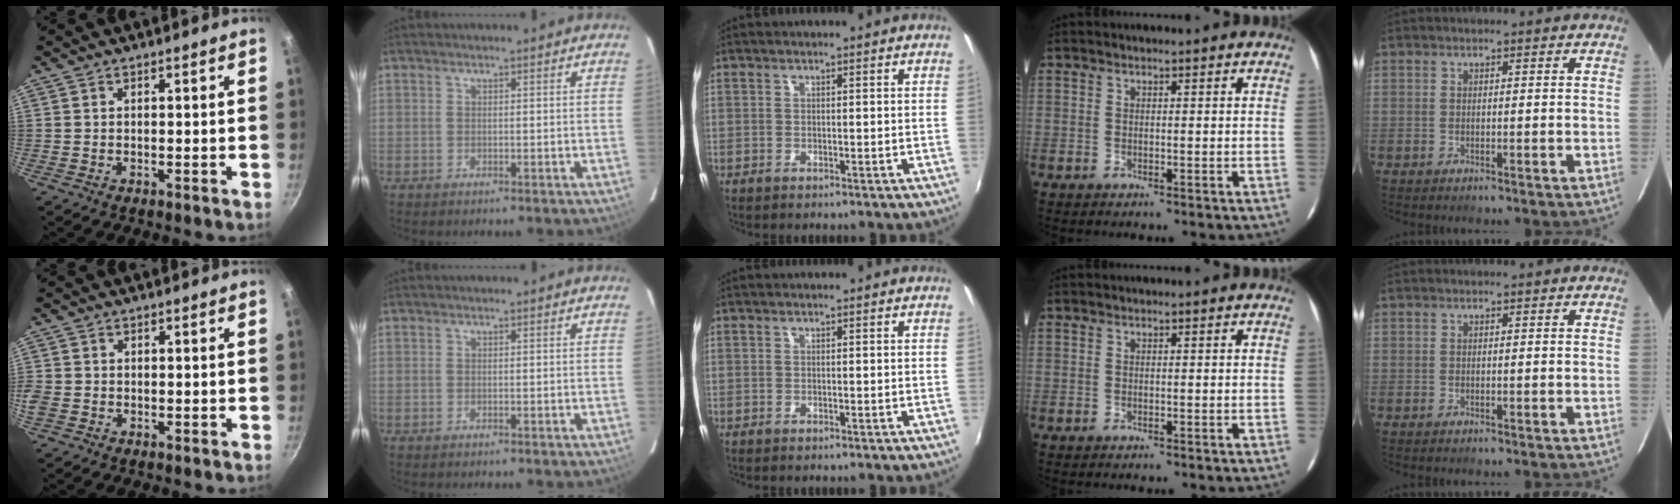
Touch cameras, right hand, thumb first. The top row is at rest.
{"thumb": {"total": 2.7, "force": [-0.9, 2.2, 1.3], "torque": [-0.027, 0.000, -0.020]}}